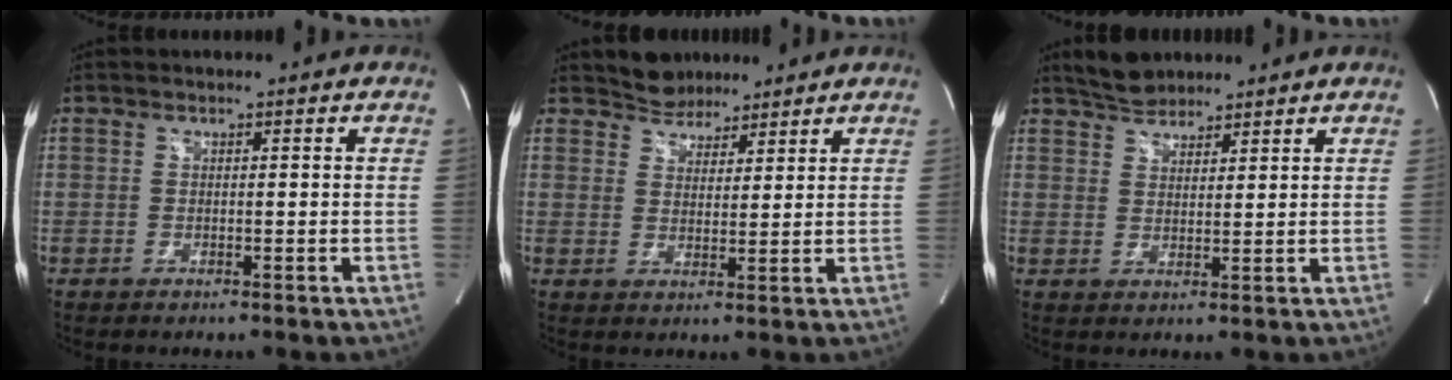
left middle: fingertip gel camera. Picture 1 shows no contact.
{"total": 4.6, "force": [4.1, 2.1, 0.2], "torque": [0.000, 0.008, 0.069]}
{"total": 4.5, "force": [4.1, 1.6, 0.8], "torque": [-0.021, 0.013, 0.077]}